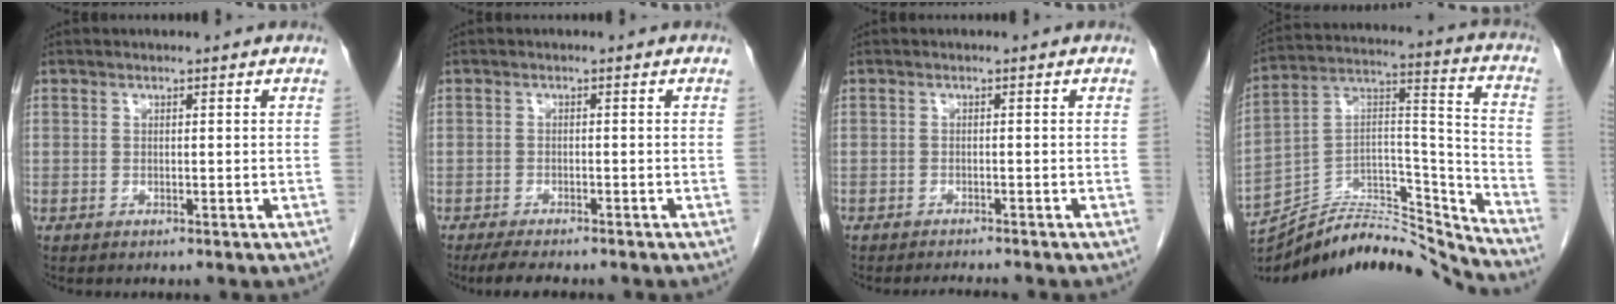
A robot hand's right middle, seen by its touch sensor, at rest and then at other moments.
{"total": 5.0, "force": [-4.2, 0.9, 2.6], "torque": [-0.043, -0.011, -0.062]}
{"total": 2.2, "force": [-2.1, 0.0, 0.4], "torque": [-0.005, -0.007, -0.031]}
{"total": 22.7, "force": [-22.0, 1.9, 5.6], "torque": [-0.108, 0.038, -0.357]}